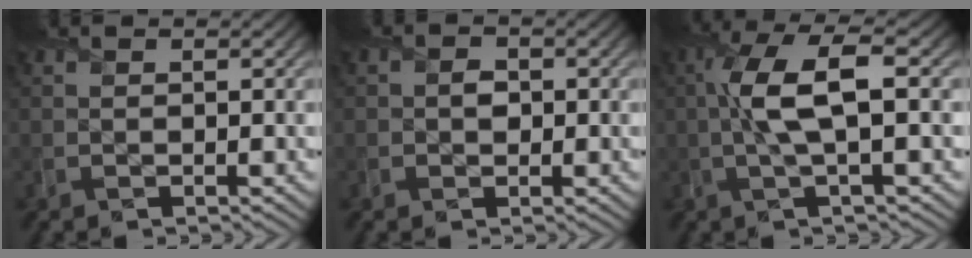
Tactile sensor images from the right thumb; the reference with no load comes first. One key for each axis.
{"total": 1.6, "fx": -0.1, "fy": 1.5, "fz": 0.7, "tx": -0.014, "ty": -0.003, "tz": -0.005}
{"total": 7.6, "fx": 0.5, "fy": 1.9, "fz": 7.4, "tx": -0.155, "ty": 0.018, "tz": 0.006}